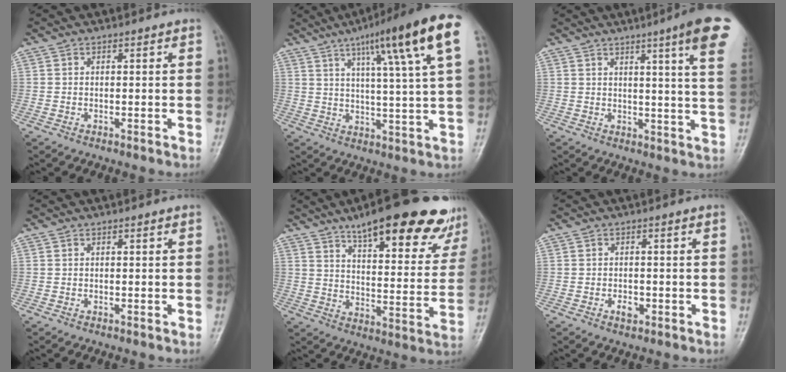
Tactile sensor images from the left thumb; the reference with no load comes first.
{"total": 17.9, "force": [8.4, 1.6, 15.8], "torque": [-0.227, -0.010, 0.118]}
{"total": 12.9, "force": [7.0, 0.2, 10.9], "torque": [-0.134, -0.029, 0.075]}
{"total": 0.0}
{"total": 24.7, "force": [17.2, 7.2, 16.2], "torque": [-0.183, -0.051, 0.232]}
{"total": 2.1, "force": [-0.9, 1.3, 1.4], "torque": [-0.020, 0.005, -0.012]}